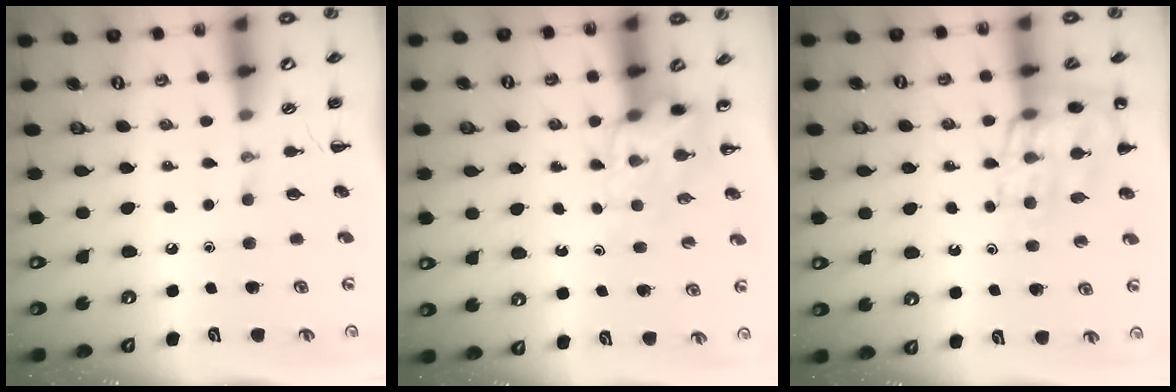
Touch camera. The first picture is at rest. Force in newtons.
{"total": 5.2, "press": 5.2, "slide": 0.8}
{"total": 15.7, "press": 15.4, "slide": 3.0}